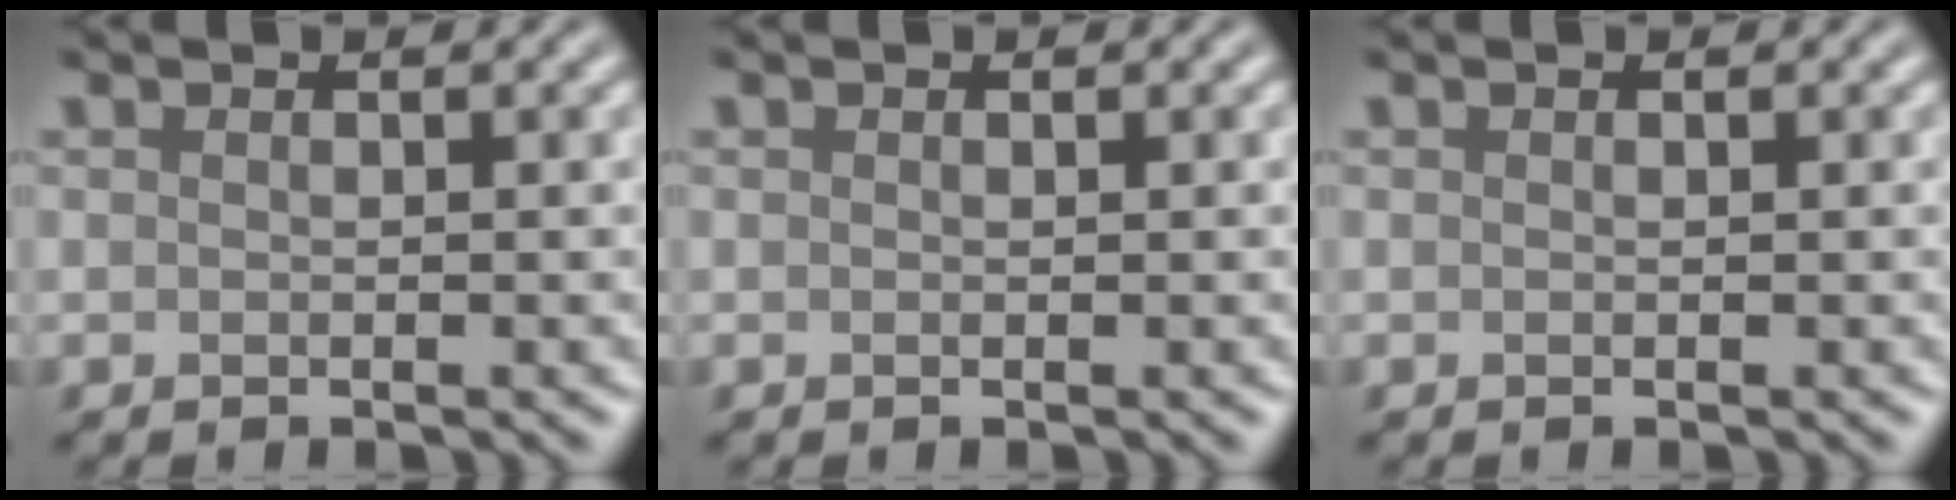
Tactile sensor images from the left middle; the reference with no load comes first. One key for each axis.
{"total": 0.0}
{"total": 0.0}